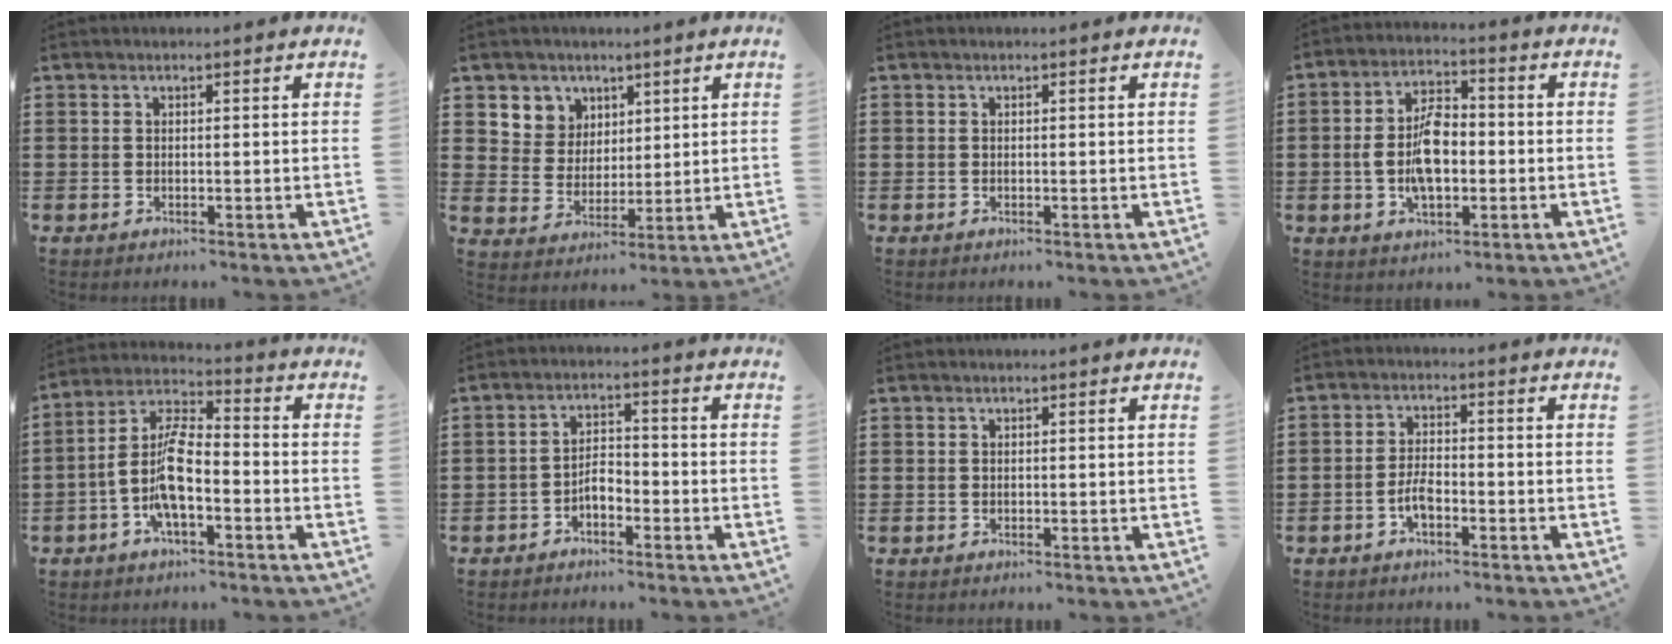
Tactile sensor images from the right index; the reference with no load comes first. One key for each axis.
{"total": 6.2, "fx": 3.3, "fy": 5.2, "fz": -0.1, "tx": -0.028, "ty": -0.003, "tz": 0.059}
{"total": 0.0}
{"total": 8.5, "fx": -1.0, "fy": 4.5, "fz": 7.2, "tx": -0.147, "ty": 0.001, "tz": -0.025}
{"total": 9.4, "fx": -3.3, "fy": 3.5, "fz": 8.1, "tx": -0.191, "ty": -0.007, "tz": -0.068}
{"total": 3.1, "fx": -2.0, "fy": 1.4, "fz": 2.0, "tx": -0.039, "ty": 0.007, "tz": -0.040}
{"total": 0.0}
{"total": 3.5, "fx": -1.7, "fy": 1.5, "fz": 2.7, "tx": -0.063, "ty": 0.000, "tz": -0.037}